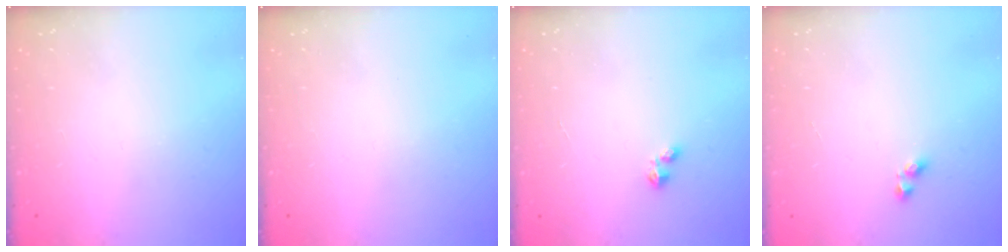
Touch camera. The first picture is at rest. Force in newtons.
{"total": 0.0}
{"total": 2.4, "press": 2.4, "slide": 0.3}
{"total": 3.7, "press": 3.6, "slide": 0.7}